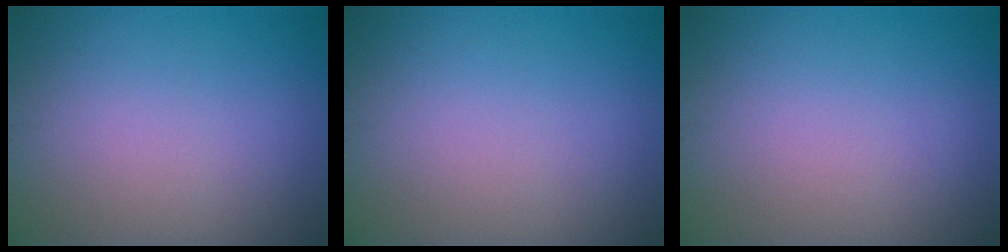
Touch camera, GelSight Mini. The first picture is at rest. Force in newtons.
{"total": 0.0}
{"total": 0.0}